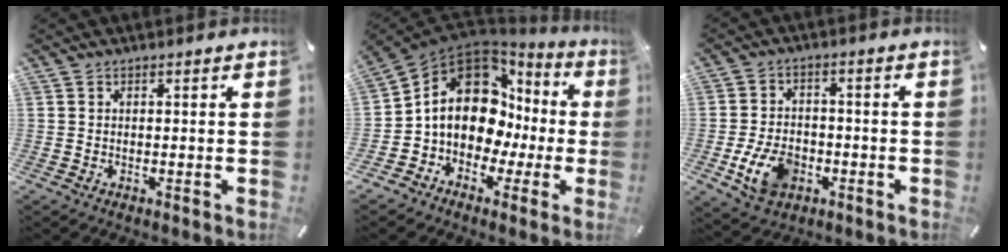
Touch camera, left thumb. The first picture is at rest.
{"total": 15.2, "force": [1.9, 11.8, 9.5], "torque": [-0.174, -0.024, 0.029]}
{"total": 9.6, "force": [-3.4, 6.8, 5.9], "torque": [-0.121, 0.011, -0.059]}